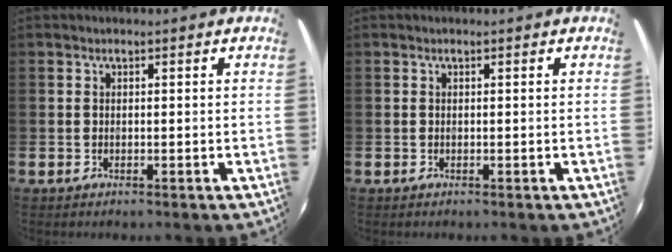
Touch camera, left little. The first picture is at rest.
{"total": 0.0}